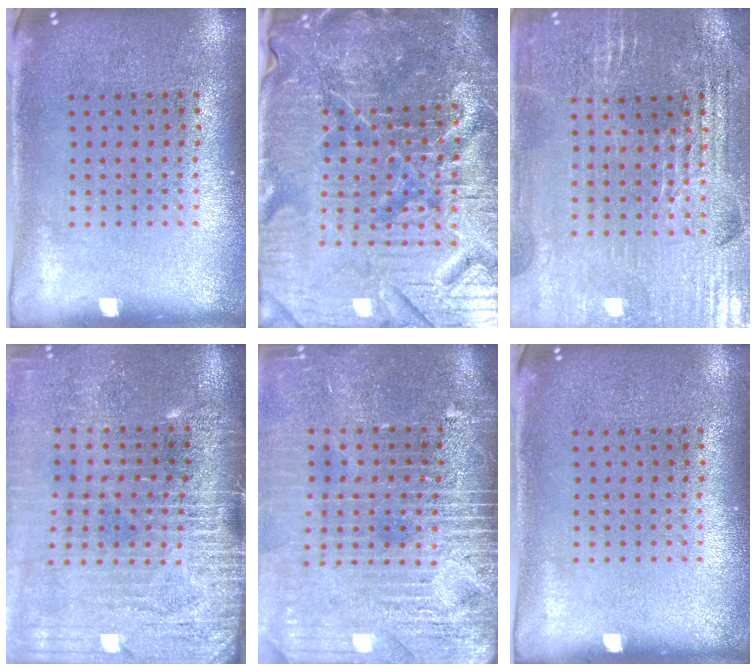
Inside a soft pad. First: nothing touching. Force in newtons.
{"total": 7.1, "press": 6.3, "slide": 3.2}
{"total": 3.0, "press": 3.0, "slide": 0.4}
{"total": 4.2, "press": 3.6, "slide": 2.1}
{"total": 4.4, "press": 3.7, "slide": 2.4}
{"total": 0.0}